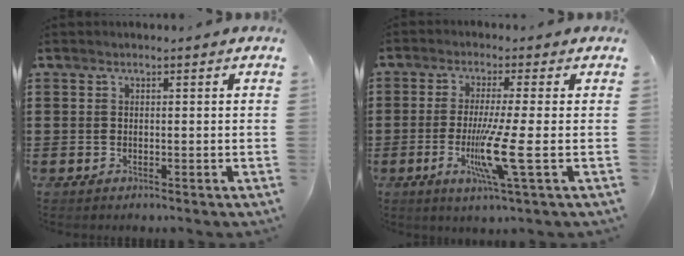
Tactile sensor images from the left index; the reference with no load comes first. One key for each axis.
{"total": 8.3, "fx": -2.0, "fy": -0.5, "fz": 8.0, "tx": -0.163, "ty": -0.028, "tz": -0.043}